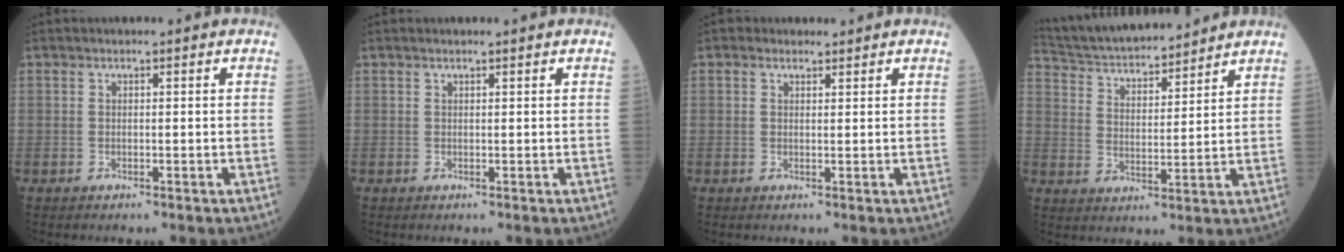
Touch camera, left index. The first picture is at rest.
{"total": 0.5, "force": [0.4, -0.1, 0.3], "torque": [-0.007, 0.001, 0.008]}
{"total": 0.7, "force": [0.5, 0.6, 0.0], "torque": [-0.002, -0.002, 0.004]}
{"total": 15.1, "force": [14.0, 2.1, 5.2], "torque": [-0.096, 0.018, 0.237]}